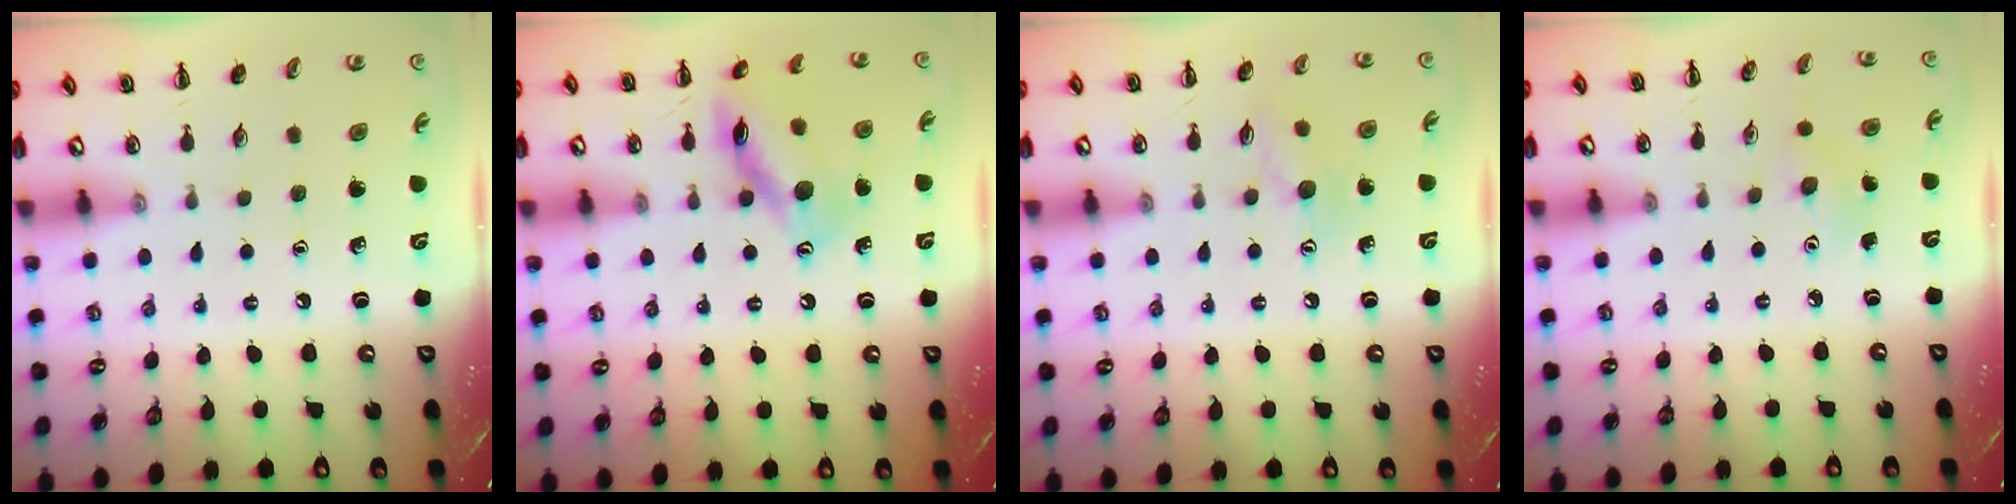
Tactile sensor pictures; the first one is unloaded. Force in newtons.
{"total": 14.6, "press": 14.6, "slide": 0.9}
{"total": 8.0, "press": 8.0, "slide": 0.8}
{"total": 3.9, "press": 3.7, "slide": 1.0}